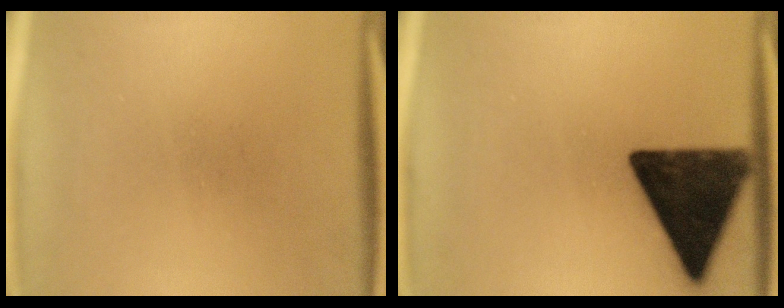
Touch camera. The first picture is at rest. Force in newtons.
{"total": 16.1}